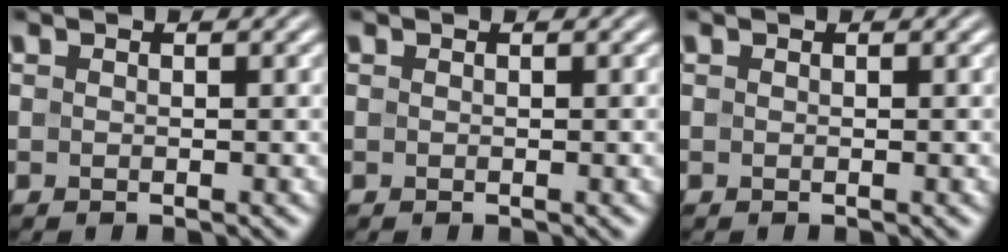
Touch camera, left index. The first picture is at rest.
{"total": 0.0}
{"total": 0.0}